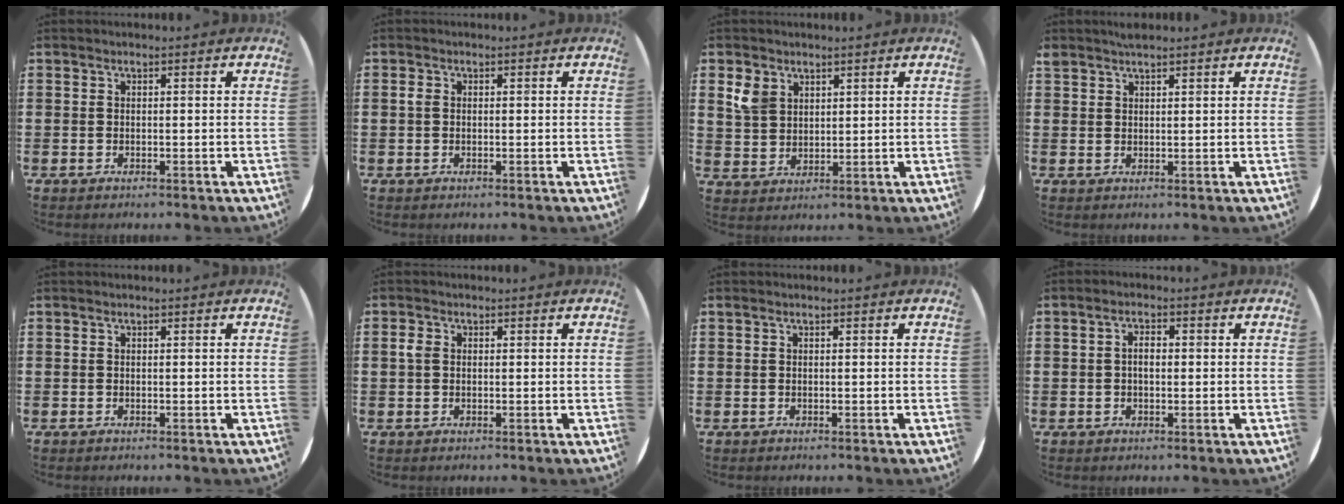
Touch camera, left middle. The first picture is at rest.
{"total": 0.9, "force": [0.1, 0.8, 0.6], "torque": [-0.013, 0.006, 0.001]}
{"total": 3.9, "force": [2.4, 2.8, 1.3], "torque": [-0.034, 0.009, 0.047]}
{"total": 1.5, "force": [1.5, 0.3, 0.2], "torque": [-0.005, 0.003, 0.028]}
{"total": 0.0}
{"total": 1.5, "force": [0.3, 1.1, 0.9], "torque": [-0.021, 0.009, 0.005]}
{"total": 0.0}
{"total": 2.3, "force": [0.1, 1.1, 2.1], "torque": [-0.032, 0.004, -0.002]}